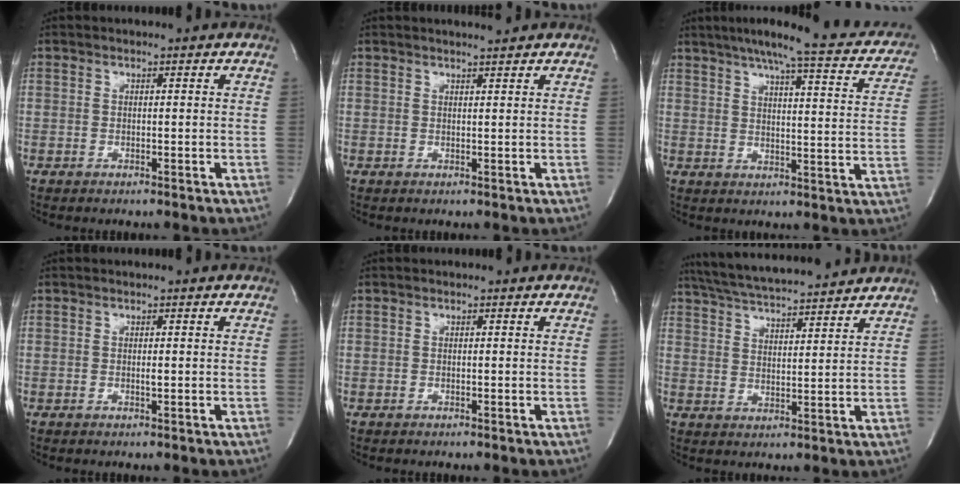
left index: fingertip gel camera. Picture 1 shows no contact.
{"total": 1.8, "force": [1.6, -0.4, 0.6], "torque": [-0.010, -0.004, 0.025]}
{"total": 22.0, "force": [18.6, 3.0, 11.4], "torque": [-0.158, -0.015, 0.216]}
{"total": 0.5, "force": [-0.1, 0.0, 0.5], "torque": [-0.014, -0.004, -0.001]}
{"total": 0.0}
{"total": 15.5, "force": [14.1, 1.0, 6.3], "torque": [-0.121, 0.024, 0.218]}